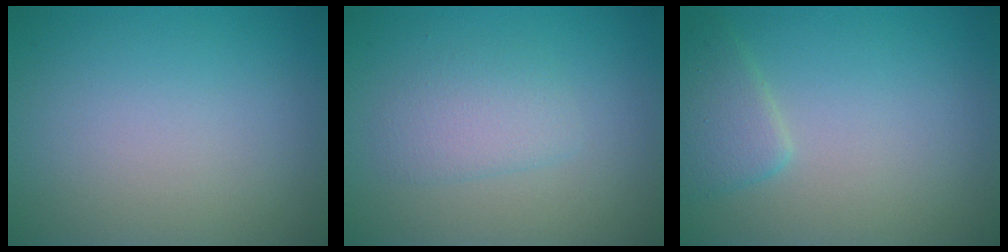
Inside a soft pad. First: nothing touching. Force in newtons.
{"total": 2.2, "press": 2.2, "slide": 0.1}
{"total": 2.4, "press": 2.4, "slide": 0.1}